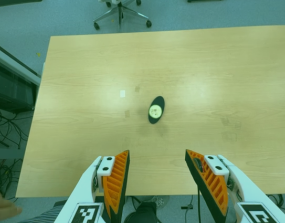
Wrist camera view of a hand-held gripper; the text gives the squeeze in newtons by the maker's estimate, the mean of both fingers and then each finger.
{"total": 0.0}